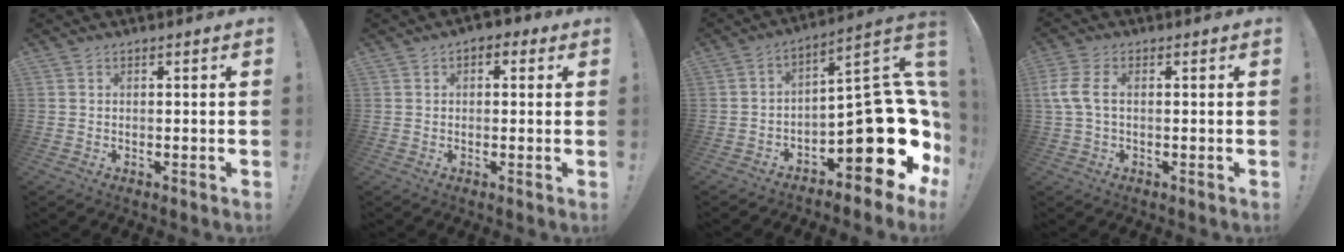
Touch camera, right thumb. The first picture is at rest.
{"total": 2.4, "force": [0.0, 1.9, 1.4], "torque": [-0.013, 0.006, -0.003]}
{"total": 20.6, "force": [-5.8, 8.8, 17.7], "torque": [-0.229, 0.018, -0.081]}
{"total": 6.3, "force": [0.2, 3.5, 5.2], "torque": [-0.125, 0.003, 0.005]}